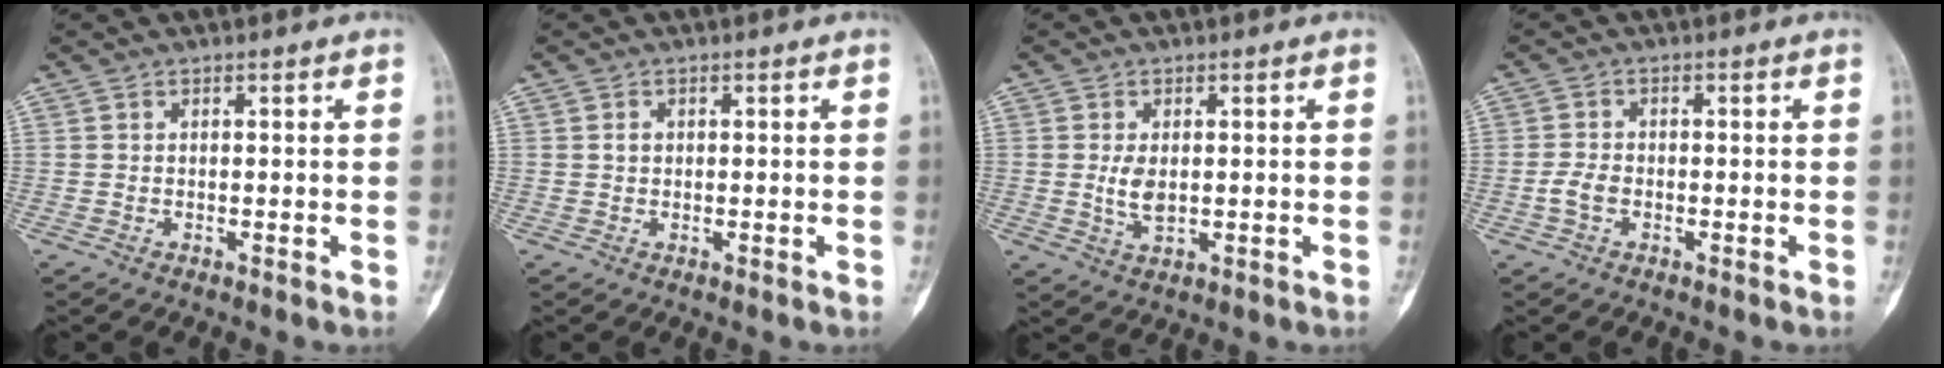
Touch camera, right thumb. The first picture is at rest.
{"total": 1.2, "force": [0.2, 1.0, 0.7], "torque": [-0.010, 0.003, 0.005]}
{"total": 4.1, "force": [0.2, 2.2, 3.4], "torque": [-0.063, -0.009, 0.008]}
{"total": 2.8, "force": [-0.9, 1.8, 1.9], "torque": [-0.041, 0.008, -0.021]}